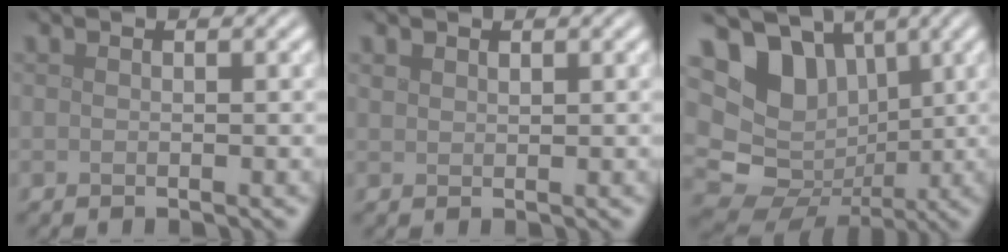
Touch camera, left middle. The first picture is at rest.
{"total": 0.7, "force": [0.5, 0.3, 0.2], "torque": [-0.009, -0.002, 0.012]}
{"total": 12.4, "force": [2.6, 10.7, 5.8], "torque": [-0.125, 0.017, 0.031]}